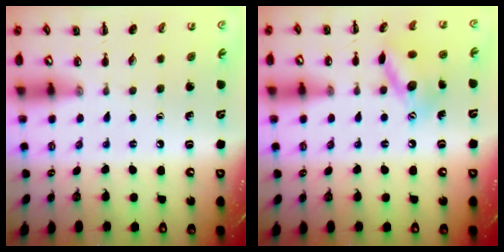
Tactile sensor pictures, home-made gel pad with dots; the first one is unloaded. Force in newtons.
{"total": 11.4, "press": 11.4, "slide": 0.4}